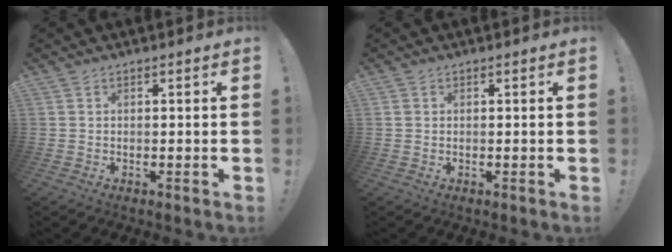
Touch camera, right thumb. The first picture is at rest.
{"total": 0.8, "force": [0.2, 0.7, -0.2], "torque": [-0.001, 0.005, 0.006]}